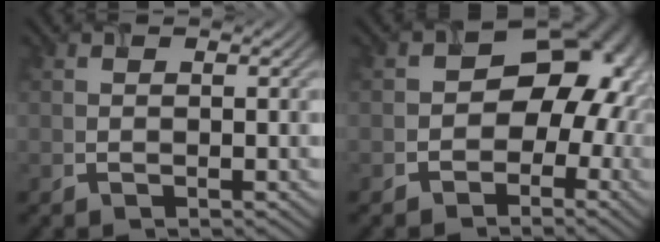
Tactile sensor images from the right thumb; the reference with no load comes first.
{"total": 9.5, "force": [-1.4, 7.5, 5.6], "torque": [-0.031, -0.005, -0.032]}